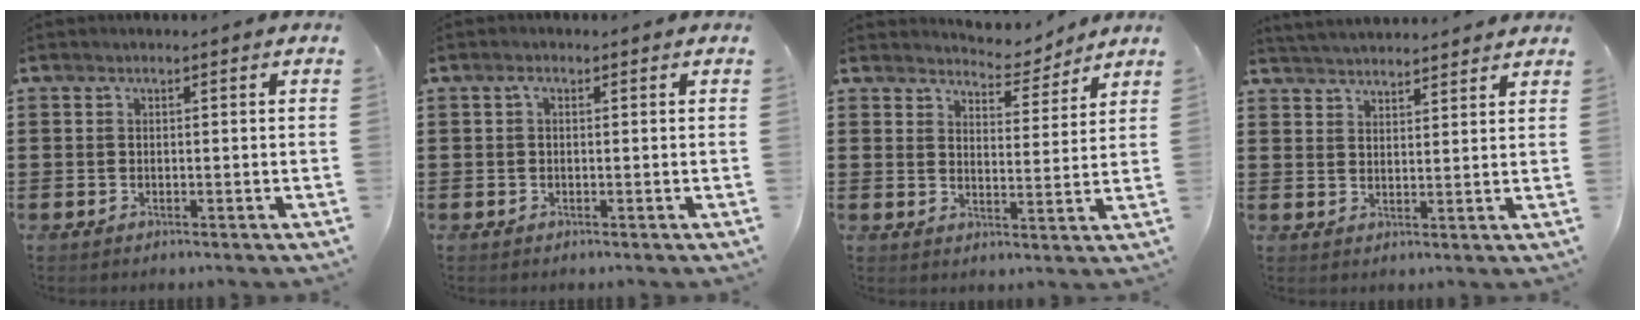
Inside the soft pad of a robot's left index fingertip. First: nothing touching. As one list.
[{"total": 1.0, "force": [0.0, 0.5, 0.9], "torque": [-0.019, 0.003, 0.000]}, {"total": 4.4, "force": [4.3, 0.7, 0.3], "torque": [-0.020, -0.027, 0.074]}, {"total": 3.1, "force": [3.0, -0.2, -0.1], "torque": [-0.009, -0.010, 0.057]}]